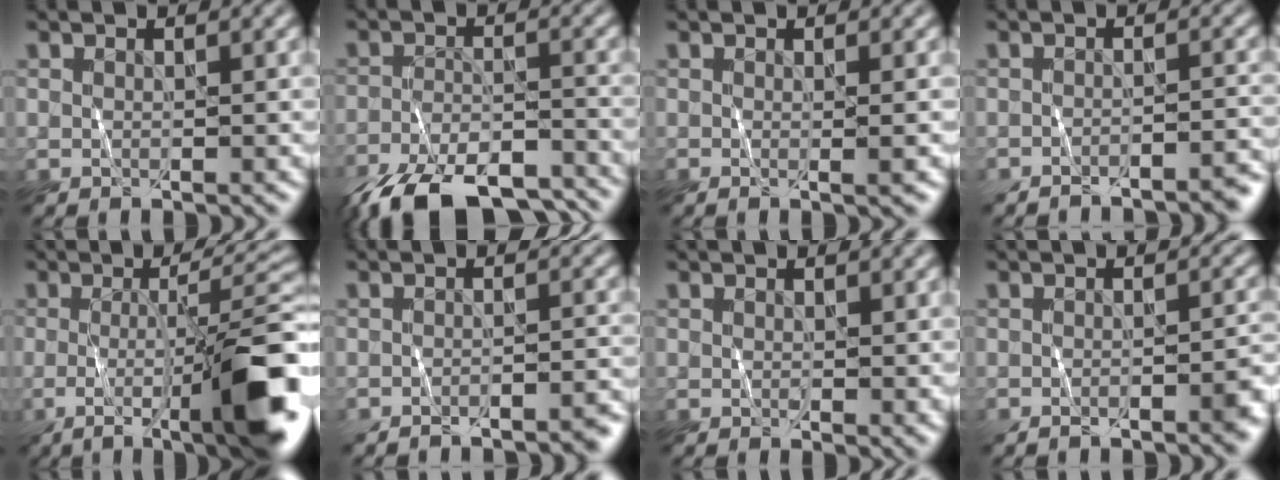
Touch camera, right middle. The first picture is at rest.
{"total": 12.1, "force": [-10.2, 3.5, 5.5], "torque": [-0.102, -0.028, -0.157]}
{"total": 1.2, "force": [0.0, 0.3, 1.1], "torque": [-0.006, 0.001, -0.005]}
{"total": 3.2, "force": [-3.1, 0.2, 0.8], "torque": [0.000, 0.002, -0.045]}
{"total": 11.7, "force": [-2.6, 2.7, 11.1], "torque": [-0.145, 0.006, -0.037]}
{"total": 2.8, "force": [-2.7, 0.2, 0.7], "torque": [0.002, 0.001, -0.041]}
{"total": 1.1, "force": [0.4, 0.2, 1.0], "torque": [-0.010, 0.002, 0.007]}
{"total": 2.2, "force": [-1.5, 0.4, 1.6], "torque": [-0.011, 0.003, -0.029]}